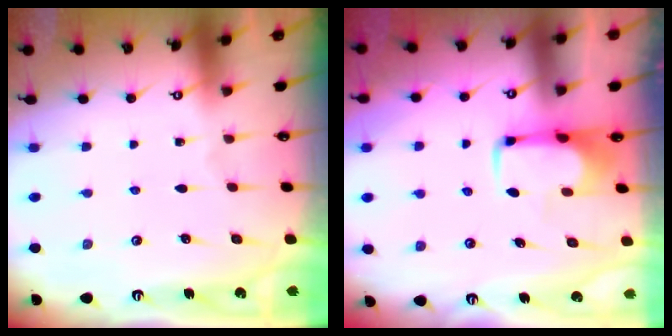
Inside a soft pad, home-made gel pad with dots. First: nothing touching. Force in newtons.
{"total": 1.8, "press": 1.8, "slide": 0.5}